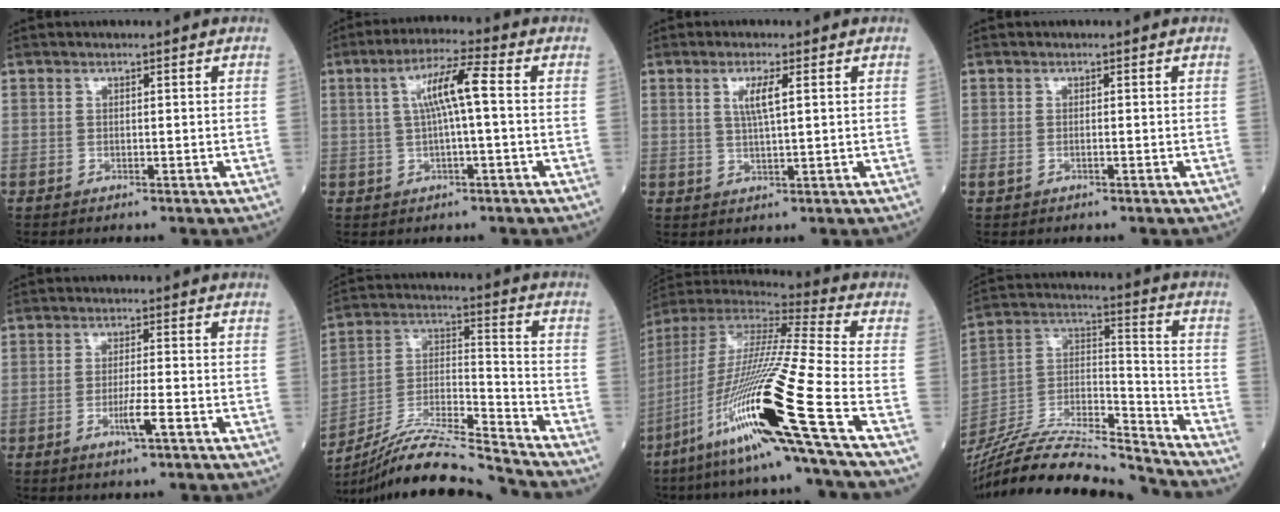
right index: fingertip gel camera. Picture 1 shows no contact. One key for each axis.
{"total": 7.2, "fx": 1.0, "fy": 0.4, "fz": 7.1, "tx": -0.134, "ty": 0.017, "tz": 0.016}
{"total": 3.7, "fx": 1.2, "fy": 0.2, "fz": 3.5, "tx": -0.068, "ty": 0.001, "tz": 0.022}
{"total": 0.9, "fx": -0.1, "fy": 0.4, "fz": 0.8, "tx": -0.023, "ty": 0.000, "tz": 0.000}
{"total": 3.3, "fx": -1.5, "fy": -0.2, "fz": 2.9, "tx": -0.050, "ty": -0.004, "tz": -0.028}
{"total": 15.6, "fx": -14.8, "fy": -1.6, "fz": 4.6, "tx": -0.086, "ty": 0.014, "tz": -0.274}
{"total": 25.0, "fx": -11.4, "fy": -1.6, "fz": 22.1, "tx": -0.439, "ty": -0.046, "tz": -0.217}
{"total": 22.7, "fx": -21.3, "fy": 1.1, "fz": 7.6, "tx": -0.170, "ty": 0.009, "tz": -0.371}